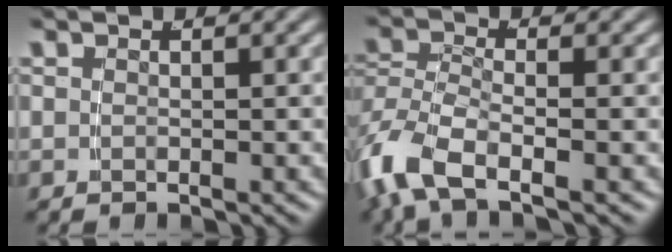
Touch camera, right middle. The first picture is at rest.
{"total": 4.2, "force": [-2.5, 1.5, 2.9], "torque": [-0.089, -0.021, -0.036]}